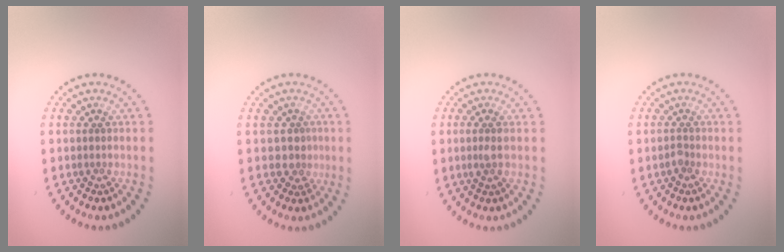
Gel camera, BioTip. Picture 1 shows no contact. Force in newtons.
{"total": 1.5, "press": 1.1, "slide": 1.0}
{"total": 1.4, "press": 1.2, "slide": 0.6}
{"total": 0.8, "press": 0.5, "slide": 0.6}